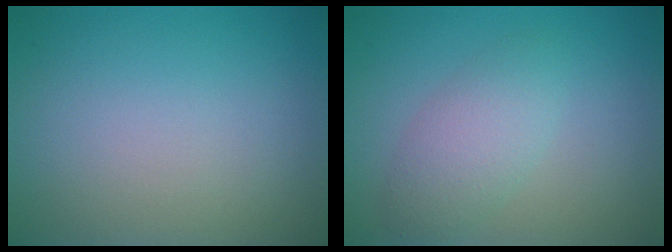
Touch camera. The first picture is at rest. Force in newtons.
{"total": 3.1, "press": 3.1, "slide": 0.0}